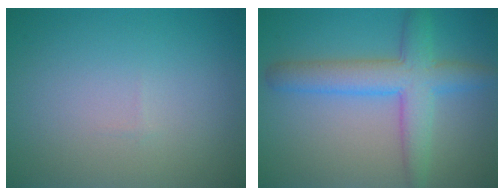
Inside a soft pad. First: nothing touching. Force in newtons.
{"total": 5.5, "press": 5.5, "slide": 0.2}